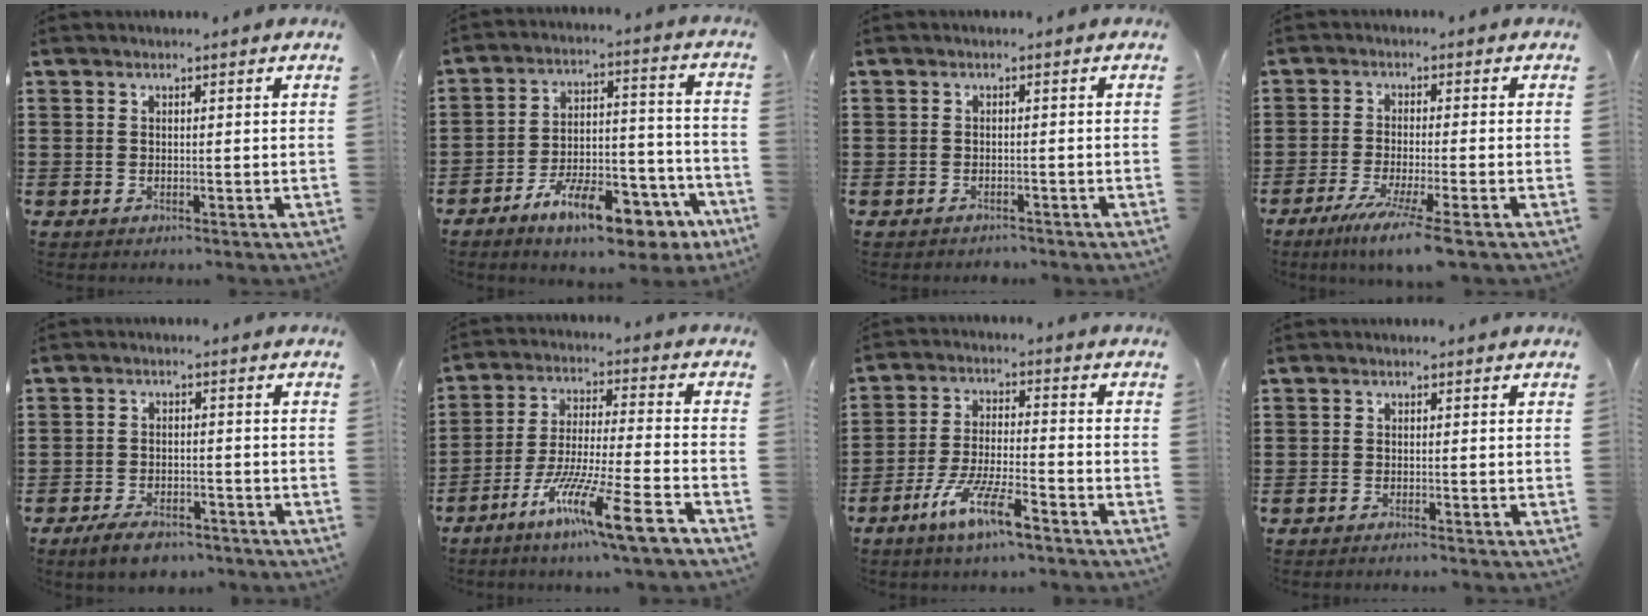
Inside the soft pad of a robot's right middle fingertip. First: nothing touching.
{"total": 13.4, "force": [-9.6, 4.0, 8.4], "torque": [-0.129, 0.043, -0.166]}
{"total": 1.0, "force": [-1.0, 0.2, -0.1], "torque": [-0.002, 0.003, -0.023]}
{"total": 5.9, "force": [-4.0, -0.4, 4.3], "torque": [-0.082, -0.018, -0.072]}
{"total": 4.0, "force": [-3.5, 1.3, 1.6], "torque": [-0.032, 0.007, -0.069]}
{"total": 12.5, "force": [-8.8, 0.3, 8.9], "torque": [-0.167, 0.003, -0.166]}
{"total": 8.6, "force": [-5.7, 1.2, 6.3], "torque": [-0.137, -0.007, -0.109]}
{"total": 0.7, "force": [-0.7, 0.0, 0.2], "torque": [-0.006, -0.002, -0.014]}